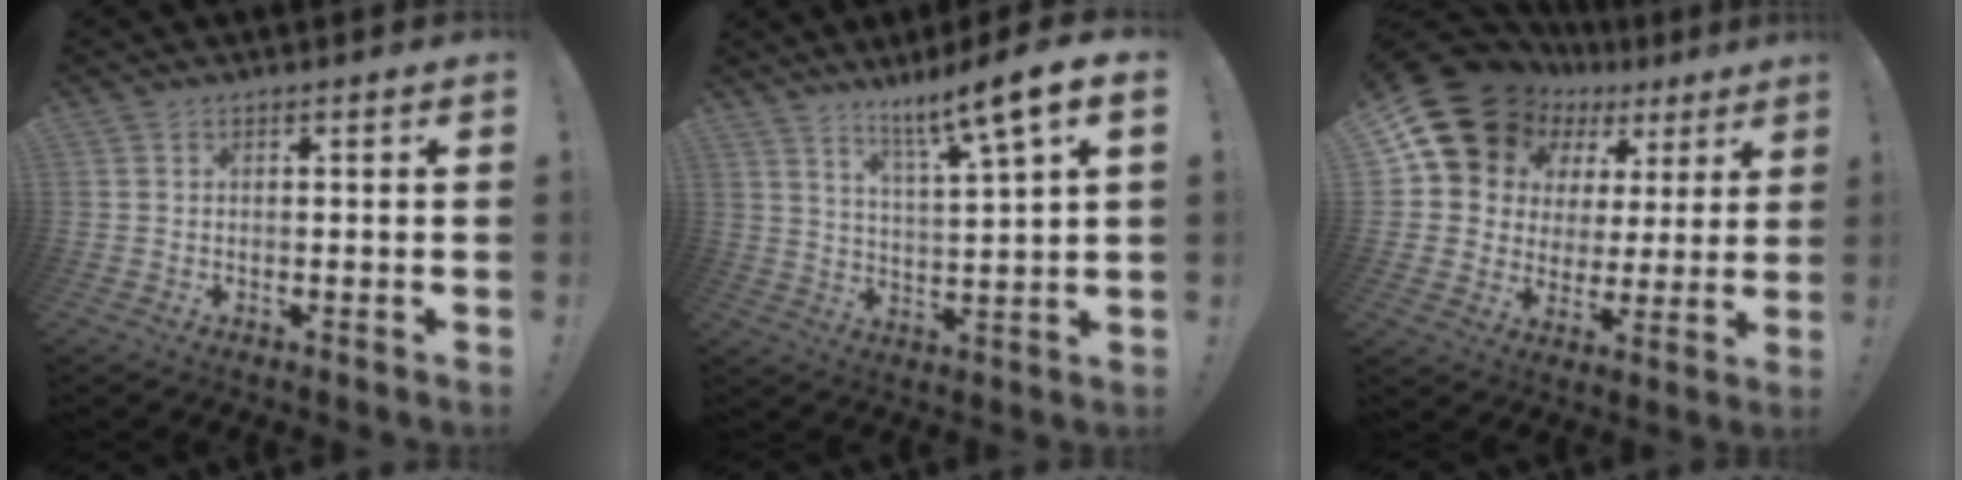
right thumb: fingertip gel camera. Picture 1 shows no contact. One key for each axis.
{"total": 10.4, "fx": 7.0, "fy": -0.3, "fz": 7.7, "tx": -0.131, "ty": -0.046, "tz": 0.104}
{"total": 16.8, "fx": 11.7, "fy": 10.4, "fz": 6.0, "tx": -0.109, "ty": -0.078, "tz": 0.232}